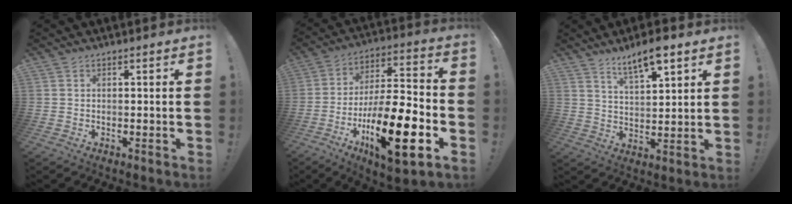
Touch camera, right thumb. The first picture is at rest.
{"total": 23.2, "force": [-8.7, 7.6, 20.1], "torque": [-0.353, 0.044, -0.139]}
{"total": 9.2, "force": [6.9, 2.3, 5.7], "torque": [-0.099, -0.034, 0.120]}